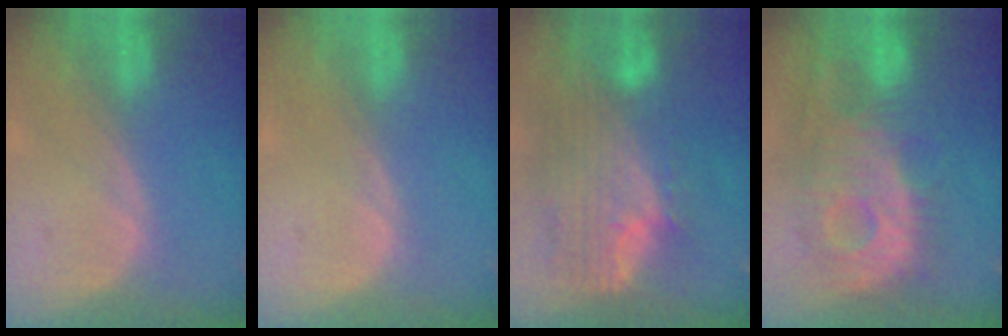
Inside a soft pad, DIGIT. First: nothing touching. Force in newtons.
{"total": 0.5, "press": 0.1, "slide": 0.5}
{"total": 11.8, "press": 10.1, "slide": 6.1}
{"total": 11.8, "press": 10.6, "slide": 5.1}